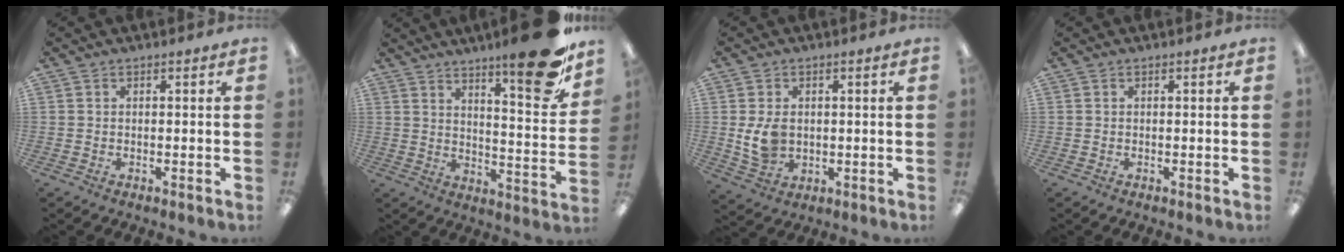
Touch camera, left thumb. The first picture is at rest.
{"total": 17.6, "force": [12.3, 3.7, 12.0], "torque": [-0.159, -0.087, 0.193]}
{"total": 6.6, "force": [0.3, 4.8, 4.5], "torque": [-0.095, 0.001, 0.006]}
{"total": 0.0}